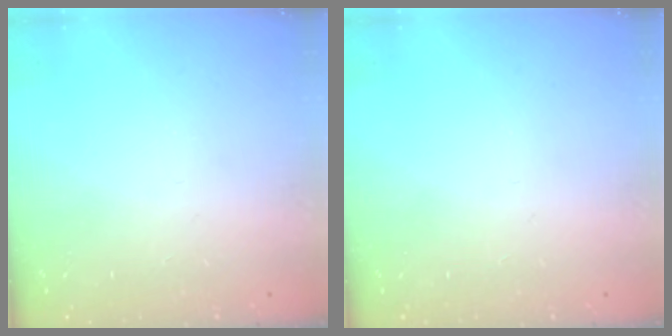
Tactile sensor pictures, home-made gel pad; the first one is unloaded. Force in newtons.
{"total": 0.0}